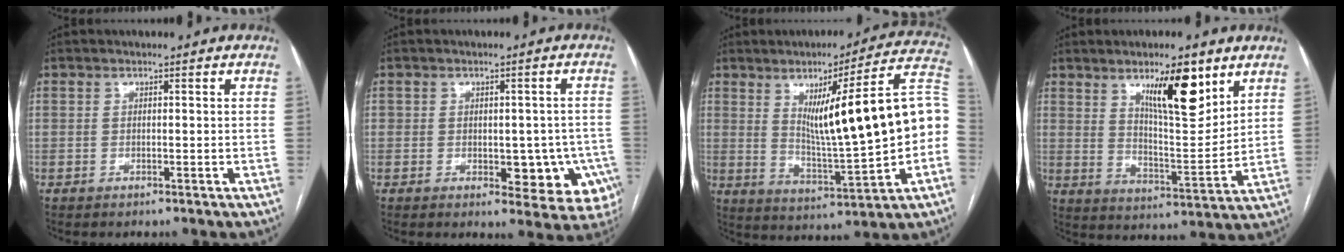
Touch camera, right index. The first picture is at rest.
{"total": 9.1, "force": [-2.3, 5.5, 6.9], "torque": [-0.059, 0.016, -0.018]}
{"total": 19.6, "force": [1.4, 1.5, 19.5], "torque": [-0.272, 0.021, 0.025]}
{"total": 11.8, "force": [6.8, 2.7, 9.2], "torque": [-0.149, -0.008, 0.117]}